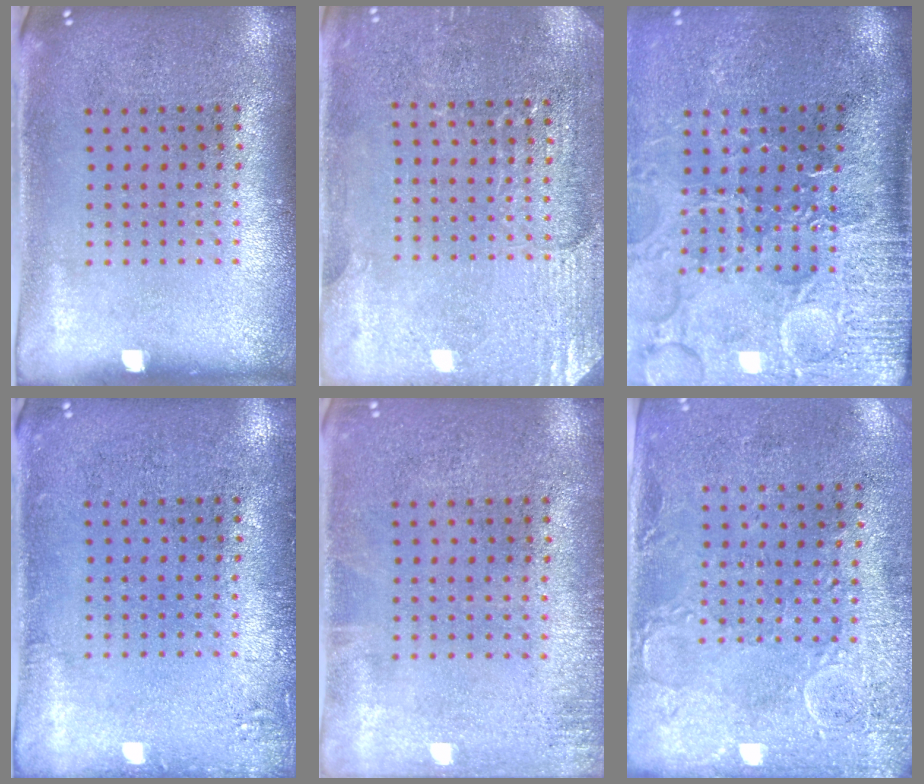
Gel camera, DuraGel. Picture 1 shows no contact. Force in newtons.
{"total": 2.9, "press": 2.9, "slide": 0.4}
{"total": 4.7, "press": 3.9, "slide": 2.6}
{"total": 1.3, "press": 1.2, "slide": 0.3}
{"total": 1.2, "press": 1.1, "slide": 0.2}
{"total": 2.9, "press": 2.3, "slide": 1.8}